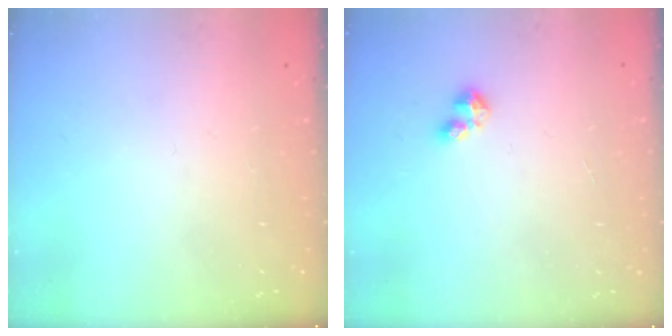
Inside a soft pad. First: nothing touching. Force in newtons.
{"total": 3.4, "press": 3.4, "slide": 0.2}